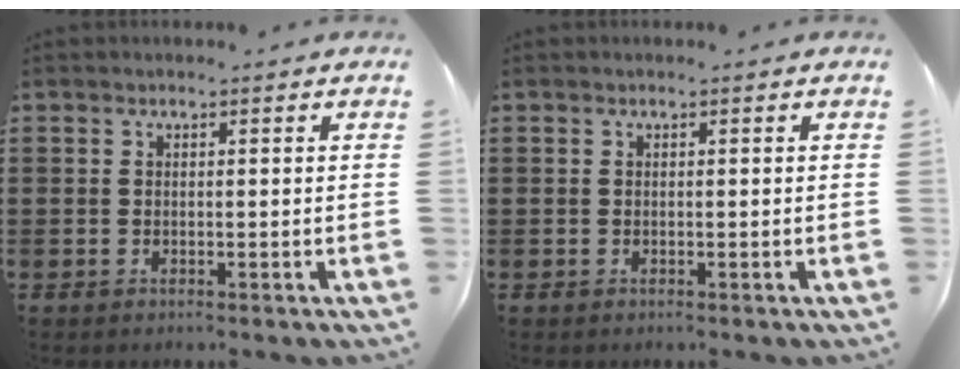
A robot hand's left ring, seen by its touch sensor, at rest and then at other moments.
{"total": 0.0}